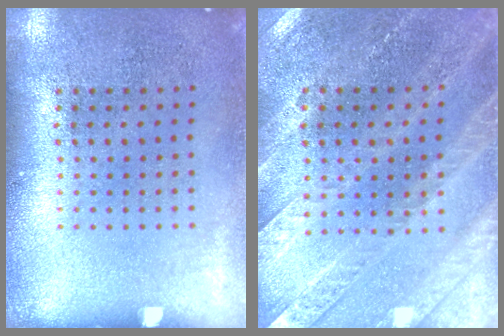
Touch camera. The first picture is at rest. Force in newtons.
{"total": 2.9, "press": 2.7, "slide": 1.3}